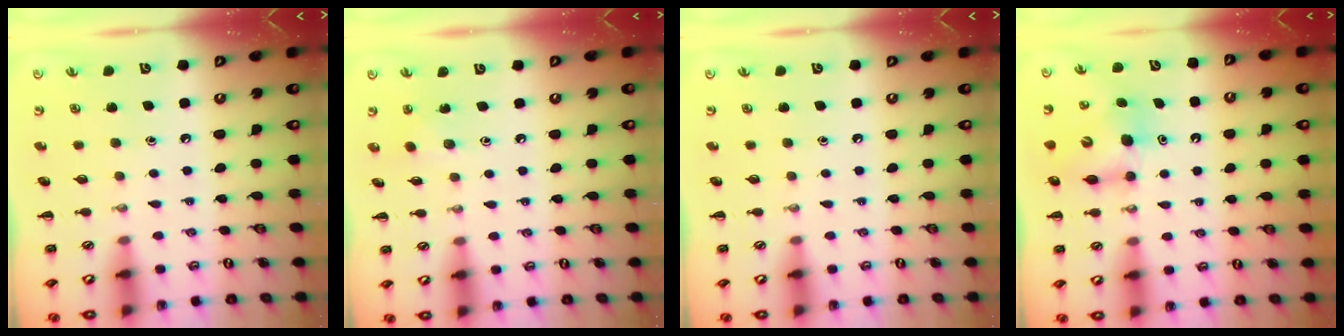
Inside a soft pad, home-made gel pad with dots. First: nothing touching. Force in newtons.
{"total": 2.8, "press": 2.7, "slide": 0.9}
{"total": 0.0}
{"total": 7.0, "press": 7.0, "slide": 0.3}